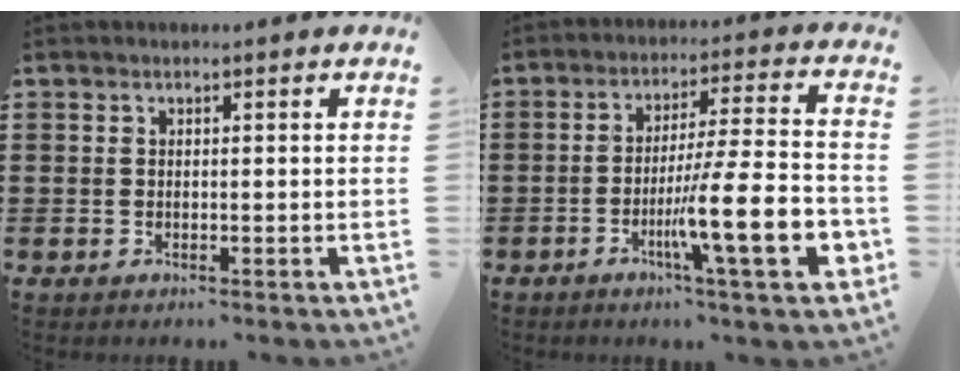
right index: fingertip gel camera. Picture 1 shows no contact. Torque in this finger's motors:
{"motor_torque": [2.14, 0.00, 0.71, 0.21]}